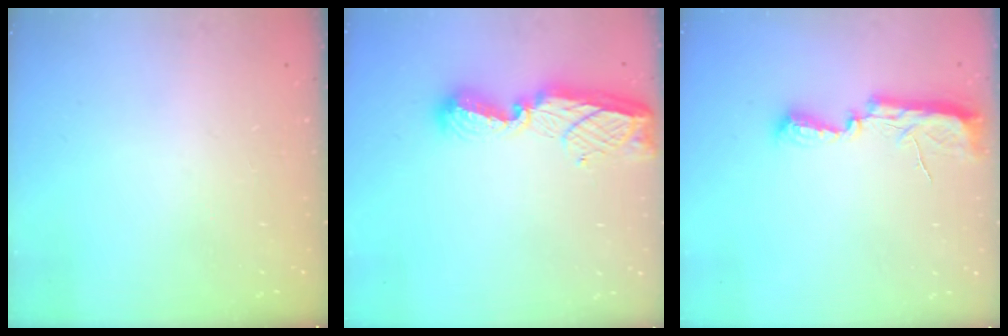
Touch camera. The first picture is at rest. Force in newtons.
{"total": 13.5, "press": 13.5, "slide": 0.9}
{"total": 10.5, "press": 9.1, "slide": 5.2}